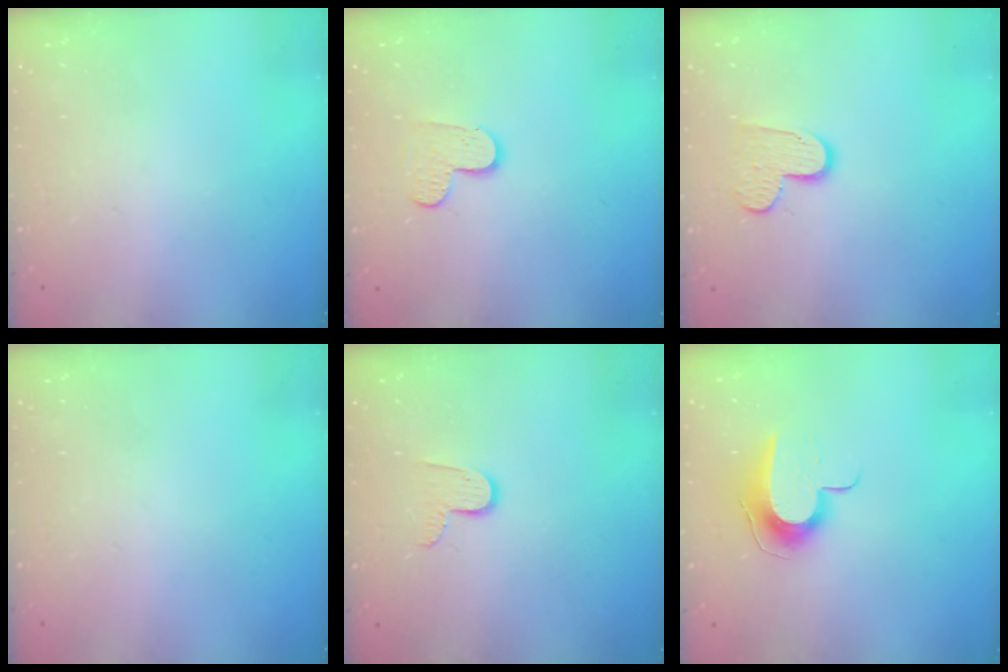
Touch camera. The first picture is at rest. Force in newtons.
{"total": 4.8, "press": 4.8, "slide": 0.5}
{"total": 9.1, "press": 9.1, "slide": 0.7}
{"total": 0.0}
{"total": 7.6, "press": 7.6, "slide": 0.6}
{"total": 9.9, "press": 9.9, "slide": 0.3}